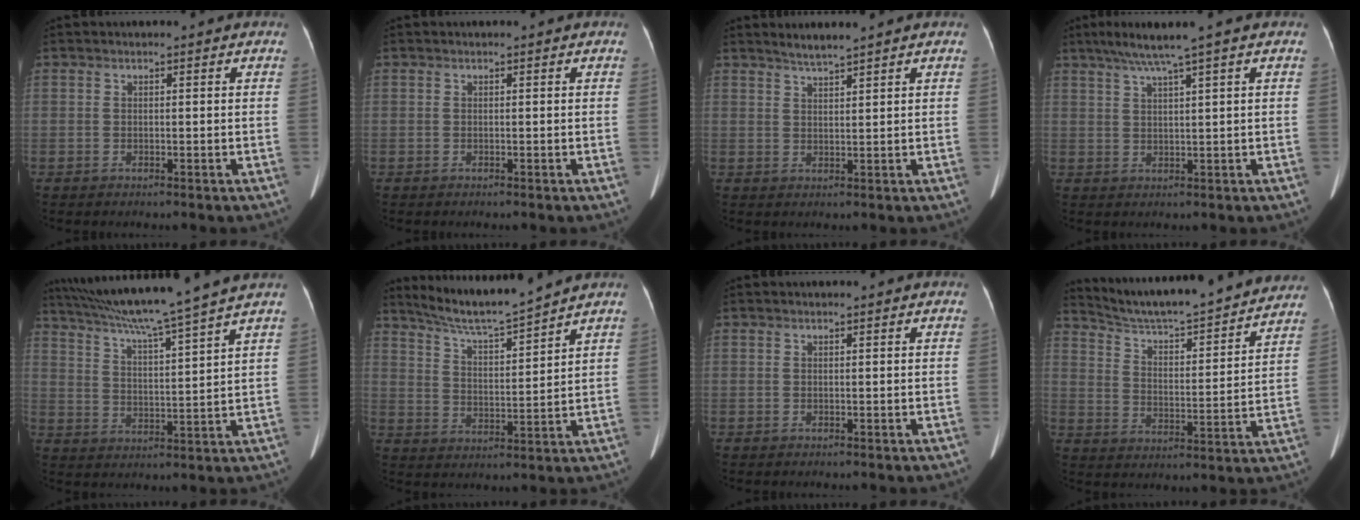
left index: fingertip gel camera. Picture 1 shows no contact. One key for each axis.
{"total": 0.0}
{"total": 2.8, "fx": 2.5, "fy": -0.5, "fz": 1.2, "tx": -0.025, "ty": 0.003, "tz": 0.050}
{"total": 5.1, "fx": 3.4, "fy": -1.0, "fz": 3.7, "tx": -0.074, "ty": 0.012, "tz": 0.066}
{"total": 15.7, "fx": 13.3, "fy": -2.4, "fz": 7.9, "tx": -0.136, "ty": -0.006, "tz": 0.206}
{"total": 9.9, "fx": 9.2, "fy": -1.3, "fz": 3.5, "tx": -0.066, "ty": -0.001, "tz": 0.167}
{"total": 0.0}
{"total": 22.7, "fx": 21.0, "fy": 1.9, "fz": 8.6, "tx": -0.138, "ty": -0.016, "tz": 0.294}